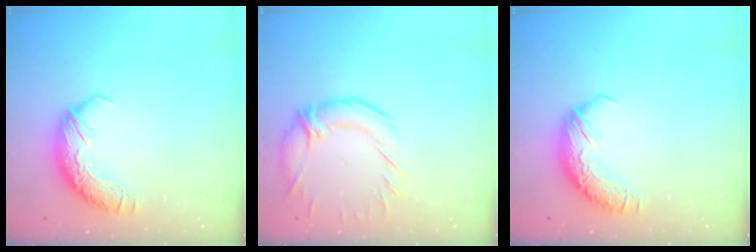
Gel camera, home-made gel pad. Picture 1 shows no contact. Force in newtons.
{"total": 2.3, "press": 0.9, "slide": 2.1}
{"total": 0.0}